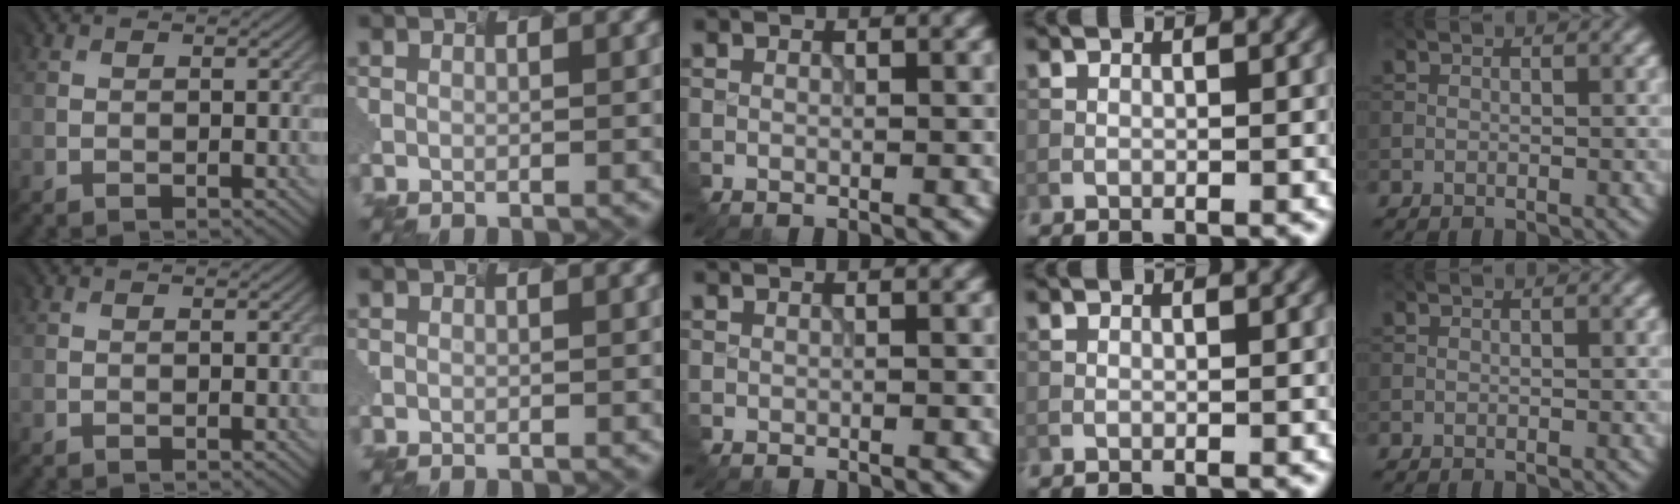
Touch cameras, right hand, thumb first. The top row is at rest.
{}